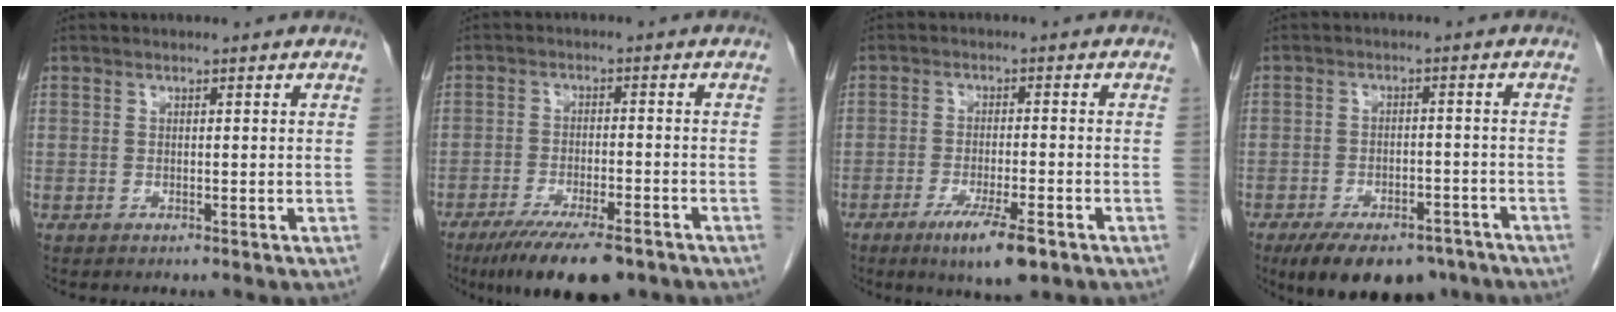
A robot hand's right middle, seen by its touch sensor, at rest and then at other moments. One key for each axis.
{"total": 11.7, "fx": -8.4, "fy": 2.9, "fz": 7.6, "tx": -0.120, "ty": -0.019, "tz": -0.131}
{"total": 7.5, "fx": -4.5, "fy": 0.9, "fz": 5.9, "tx": -0.104, "ty": -0.016, "tz": -0.069}
{"total": 13.4, "fx": -9.9, "fy": 6.2, "fz": 6.6, "tx": -0.107, "ty": -0.002, "tz": -0.142}